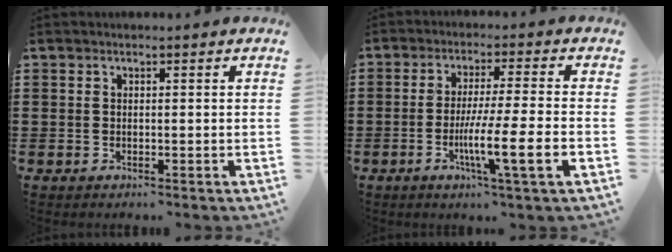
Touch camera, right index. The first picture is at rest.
{"total": 9.2, "force": [-3.1, 0.1, 8.6], "torque": [-0.155, -0.015, -0.058]}